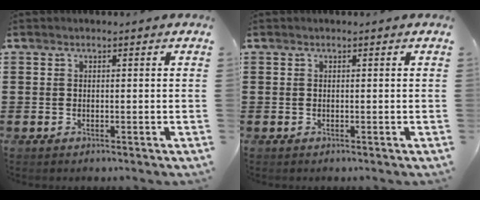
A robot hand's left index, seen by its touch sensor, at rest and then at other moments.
{"total": 0.0}